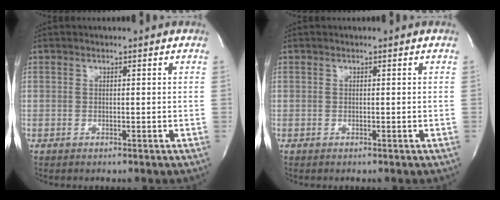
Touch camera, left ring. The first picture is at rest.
{"total": 0.0}